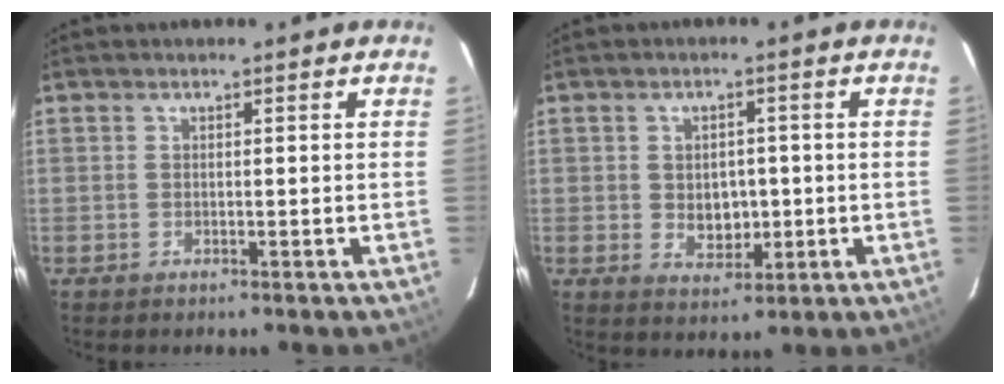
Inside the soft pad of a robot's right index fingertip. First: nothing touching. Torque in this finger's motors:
{"motor_torque": [0.02, -0.13, 0.03, 0.01]}